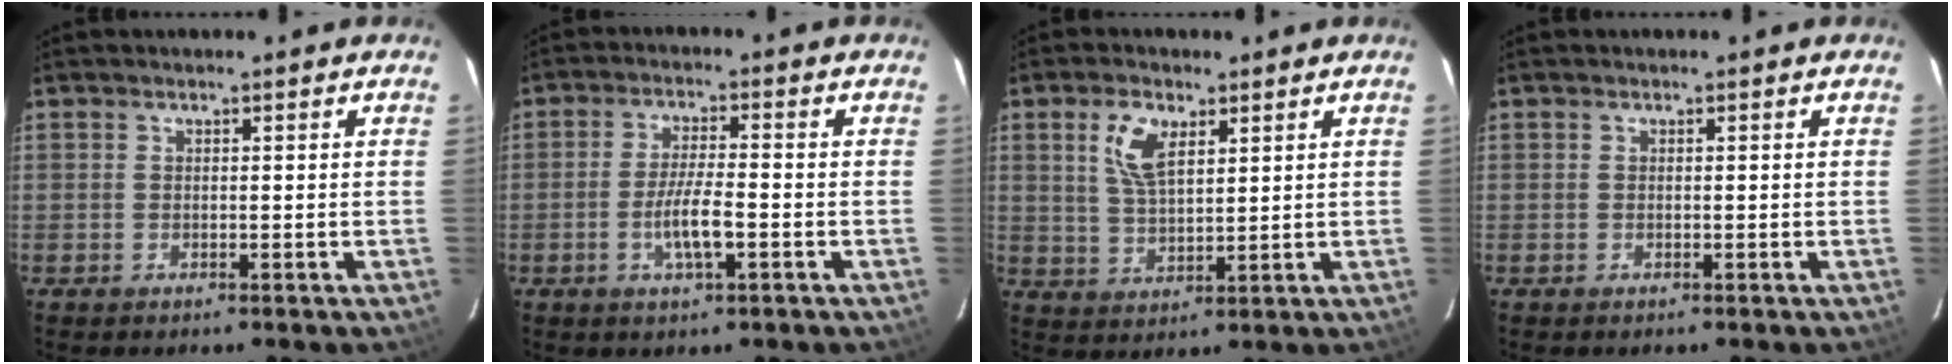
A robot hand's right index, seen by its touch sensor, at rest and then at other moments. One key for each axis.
{"total": 6.2, "fx": -2.1, "fy": 1.0, "fz": 5.7, "tx": -0.112, "ty": -0.004, "tz": -0.039}
{"total": 6.8, "fx": 3.1, "fy": 3.3, "fz": 5.2, "tx": -0.103, "ty": 0.007, "tz": 0.063}
{"total": 0.0}